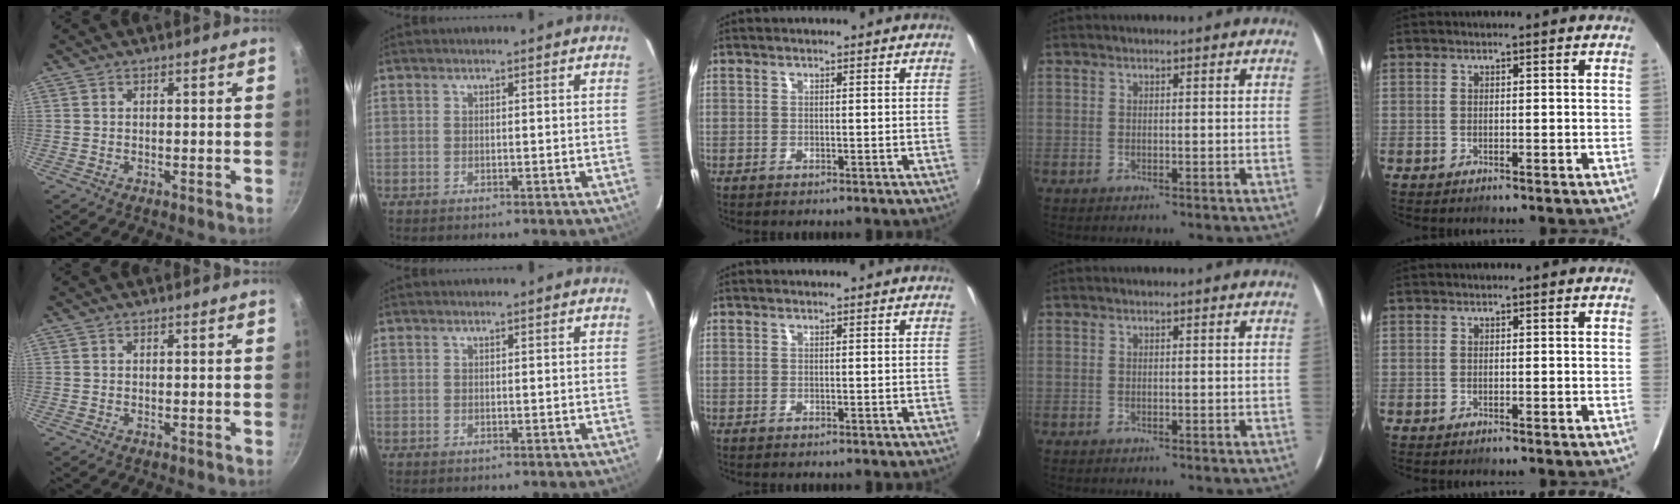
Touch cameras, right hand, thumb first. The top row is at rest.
{}